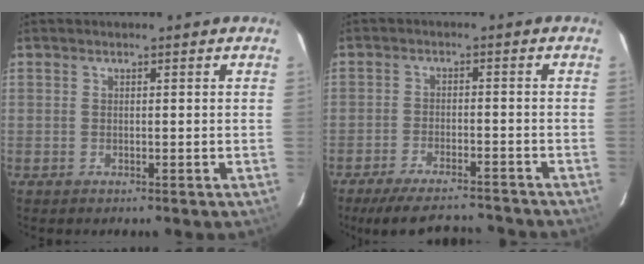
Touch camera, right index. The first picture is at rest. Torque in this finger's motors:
{"motor_torque": [1.56, -0.58, 0.24, 0.06]}